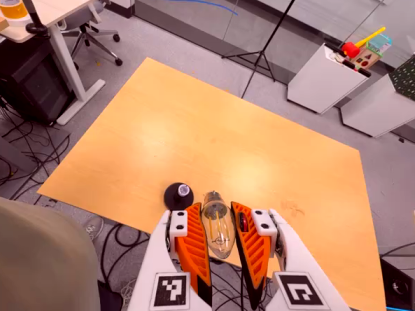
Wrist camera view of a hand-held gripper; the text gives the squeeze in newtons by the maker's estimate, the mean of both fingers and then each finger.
{"total": 20.8, "left": 23.5, "right": 18.1}